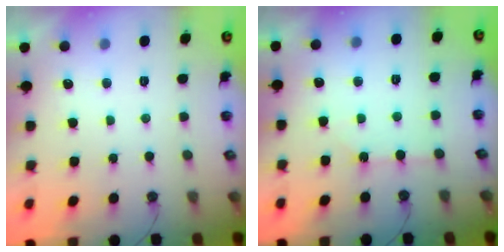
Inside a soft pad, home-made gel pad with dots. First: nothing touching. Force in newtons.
{"total": 1.9, "press": 1.9, "slide": 0.4}